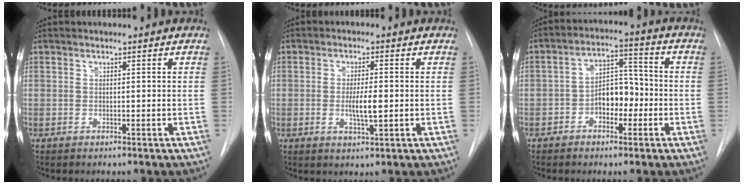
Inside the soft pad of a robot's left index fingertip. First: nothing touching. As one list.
[{"total": 4.2, "force": [-0.4, 0.7, 4.1], "torque": [-0.075, -0.005, -0.006]}, {"total": 6.6, "force": [-2.1, 3.8, 5.0], "torque": [-0.082, 0.025, -0.039]}]